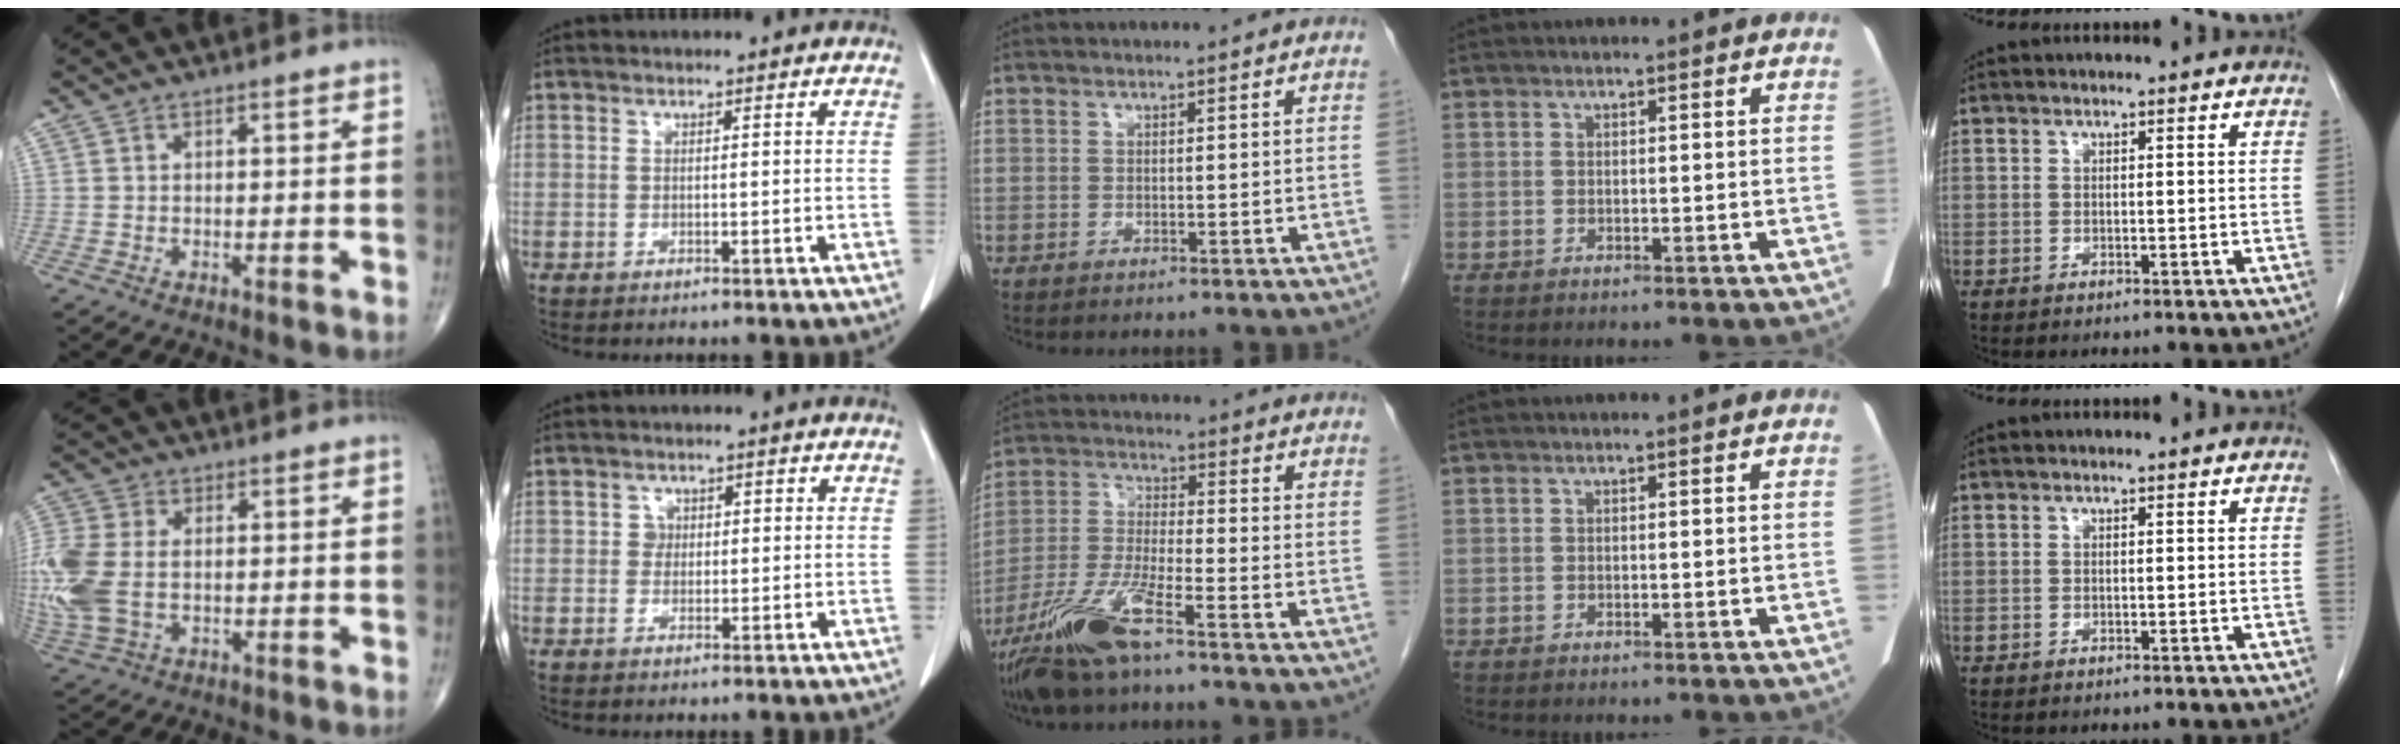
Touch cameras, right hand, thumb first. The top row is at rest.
{"thumb": {"total": 13.9, "force": [-0.6, 8.9, 10.6], "torque": [-0.293, 0.000, -0.005]}, "index": {"total": 1.8, "force": [0.2, 1.7, 0.6], "torque": [-0.003, 0.006, 0.004]}, "middle": {"total": 11.0, "force": [-7.6, 1.1, 7.9], "torque": [-0.171, -0.024, -0.147]}}